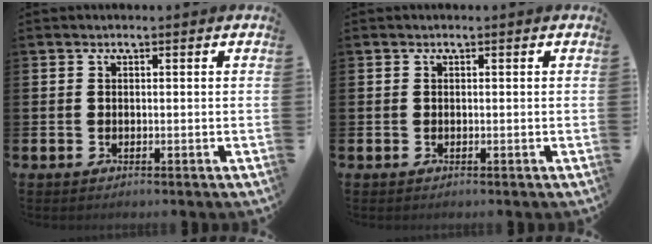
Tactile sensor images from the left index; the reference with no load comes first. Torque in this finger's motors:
{"motor_torque": [0.00, 0.00, 0.00, 0.01]}